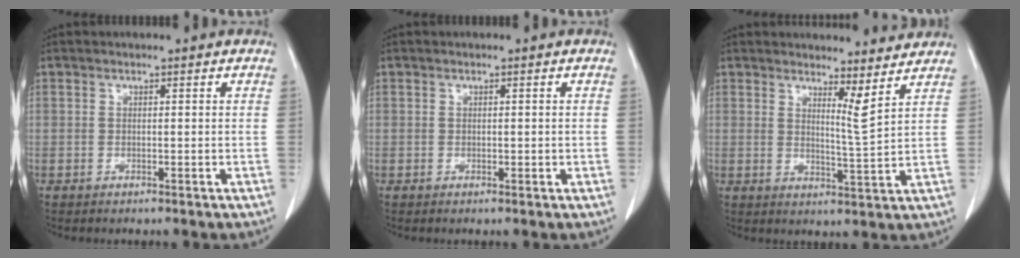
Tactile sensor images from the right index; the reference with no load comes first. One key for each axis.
{"total": 0.6, "fx": 0.0, "fy": 0.4, "fz": 0.4, "tx": -0.002, "ty": 0.001, "tz": 0.002}
{"total": 4.8, "fx": 4.4, "fy": -0.4, "fz": 2.0, "tx": -0.046, "ty": -0.031, "tz": 0.060}